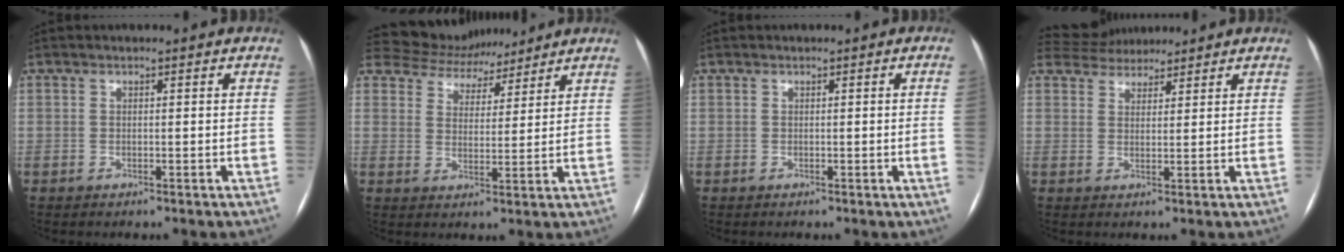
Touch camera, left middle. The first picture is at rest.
{"total": 10.4, "force": [9.6, 3.8, 1.4], "torque": [-0.022, 0.019, 0.156]}
{"total": 1.7, "force": [-0.2, -0.7, 1.6], "torque": [-0.019, 0.000, -0.003]}
{"total": 5.9, "force": [5.6, 1.9, 0.5], "torque": [-0.011, 0.029, 0.092]}